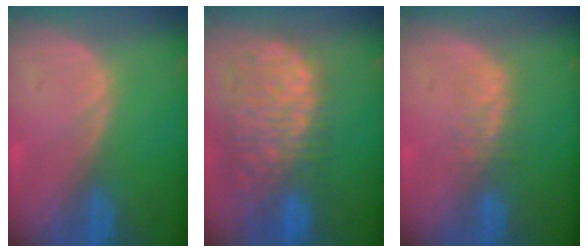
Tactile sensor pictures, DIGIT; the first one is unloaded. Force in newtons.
{"total": 12.8, "press": 10.6, "slide": 7.1}
{"total": 2.7, "press": 2.7, "slide": 0.6}